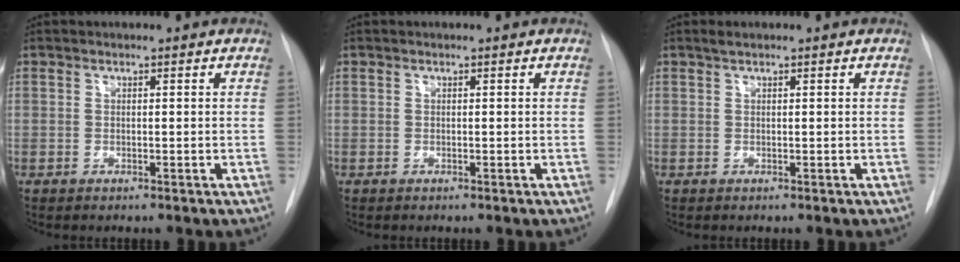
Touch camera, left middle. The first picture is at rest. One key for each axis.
{"total": 0.0}
{"total": 0.7, "fx": 0.6, "fy": 0.1, "fz": 0.4, "tx": -0.013, "ty": 0.006, "tz": 0.013}